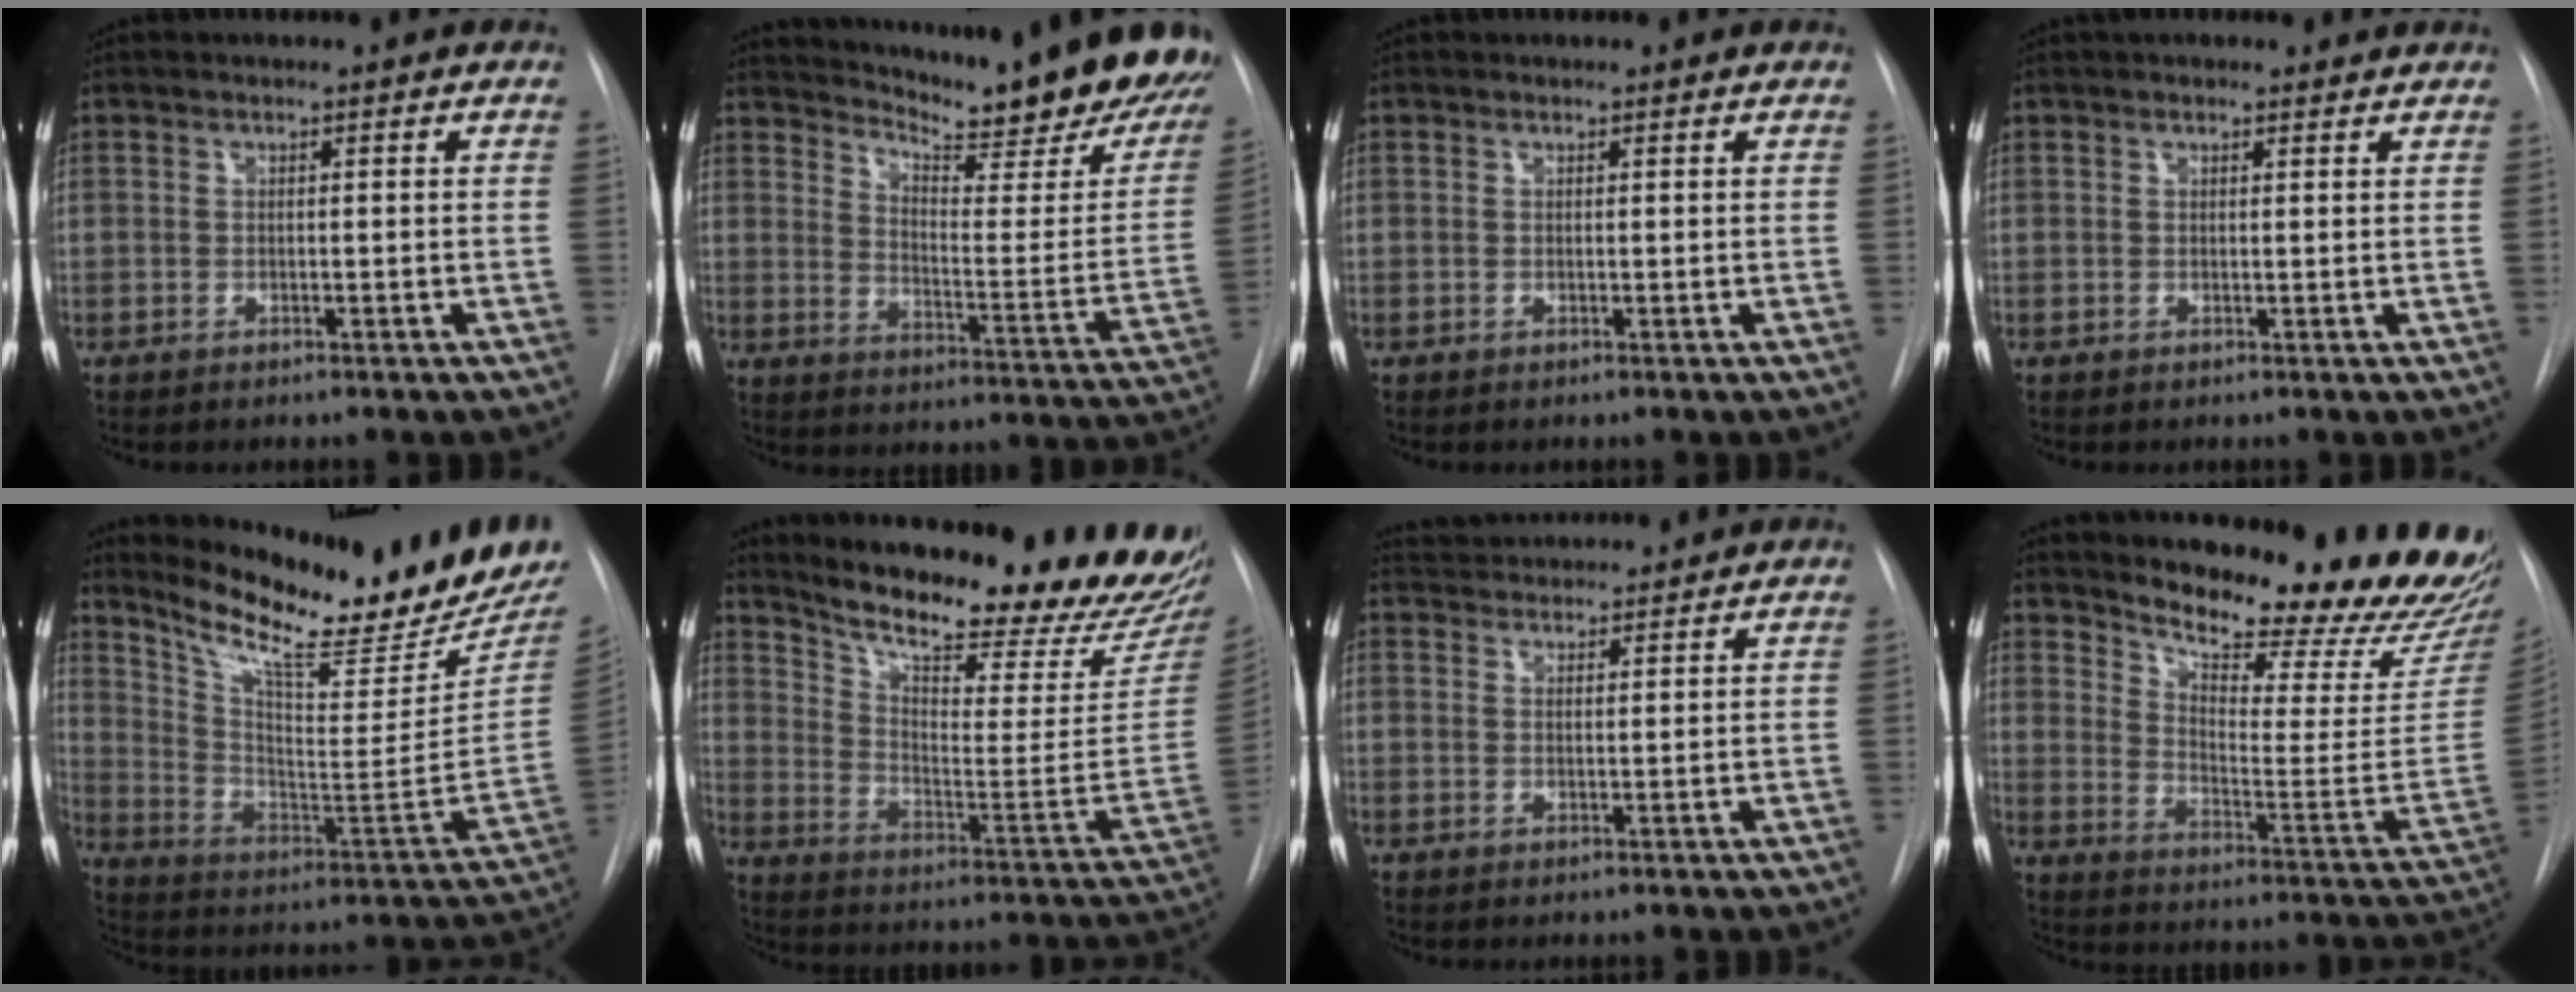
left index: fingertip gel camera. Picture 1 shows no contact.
{"total": 26.8, "force": [23.8, 3.8, 11.9], "torque": [-0.178, -0.114, 0.291]}
{"total": 0.6, "force": [0.6, 0.2, 0.0], "torque": [-0.005, 0.002, 0.008]}
{"total": 4.5, "force": [4.0, 1.5, 1.6], "torque": [-0.018, 0.026, 0.044]}
{"total": 23.5, "force": [20.6, 2.6, 11.0], "torque": [-0.189, -0.075, 0.302]}
{"total": 27.8, "force": [24.5, 4.2, 12.5], "torque": [-0.200, -0.091, 0.323]}
{"total": 5.8, "force": [5.7, 0.6, 1.0], "torque": [-0.019, 0.038, 0.084]}
{"total": 26.2, "force": [23.6, 3.8, 10.8], "torque": [-0.162, -0.112, 0.299]}